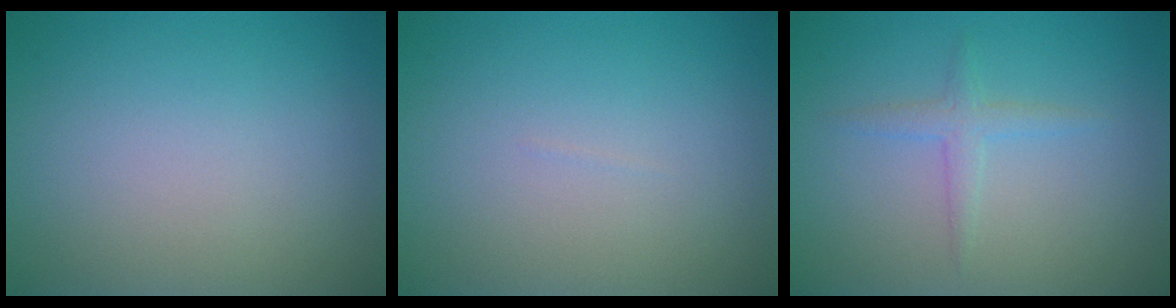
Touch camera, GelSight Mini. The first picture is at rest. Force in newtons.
{"total": 0.0}
{"total": 1.5, "press": 1.5, "slide": 0.0}